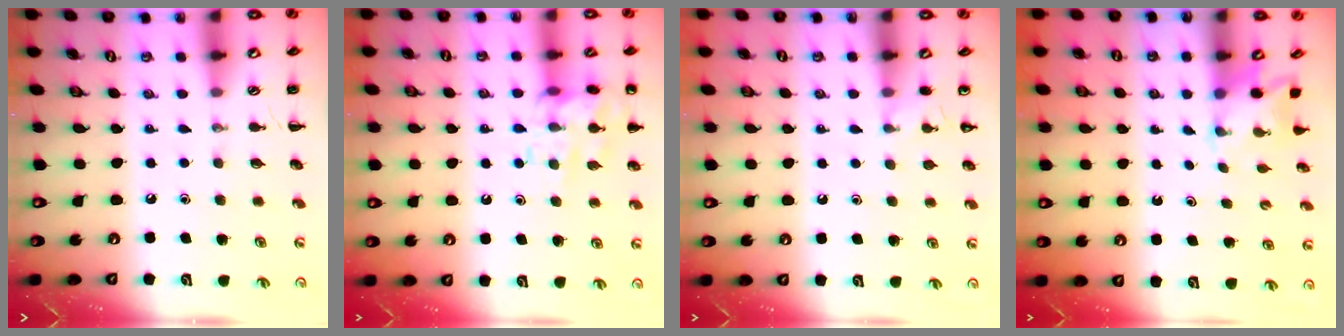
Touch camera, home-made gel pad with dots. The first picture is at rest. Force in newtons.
{"total": 14.2, "press": 14.0, "slide": 2.1}
{"total": 3.6, "press": 3.4, "slide": 1.2}
{"total": 1.6, "press": 1.5, "slide": 0.6}